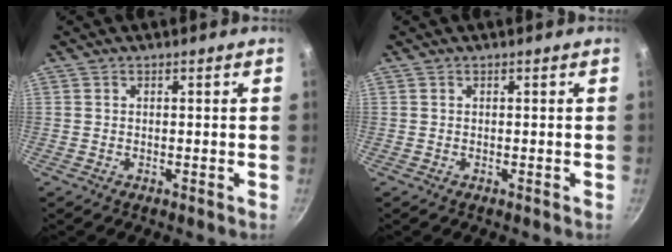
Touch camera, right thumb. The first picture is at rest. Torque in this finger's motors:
{"motor_torque": [-0.03, 0.02, 0.02, -0.01, 0.00]}